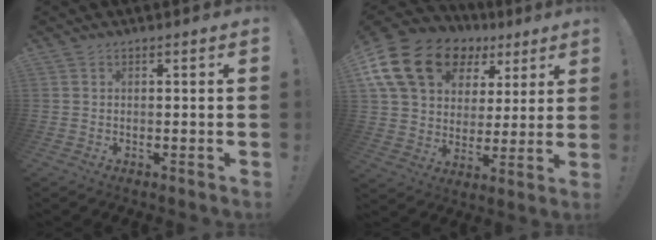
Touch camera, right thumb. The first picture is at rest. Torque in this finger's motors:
{"motor_torque": [2.41, 2.48, 0.69, 0.01, 0.20]}